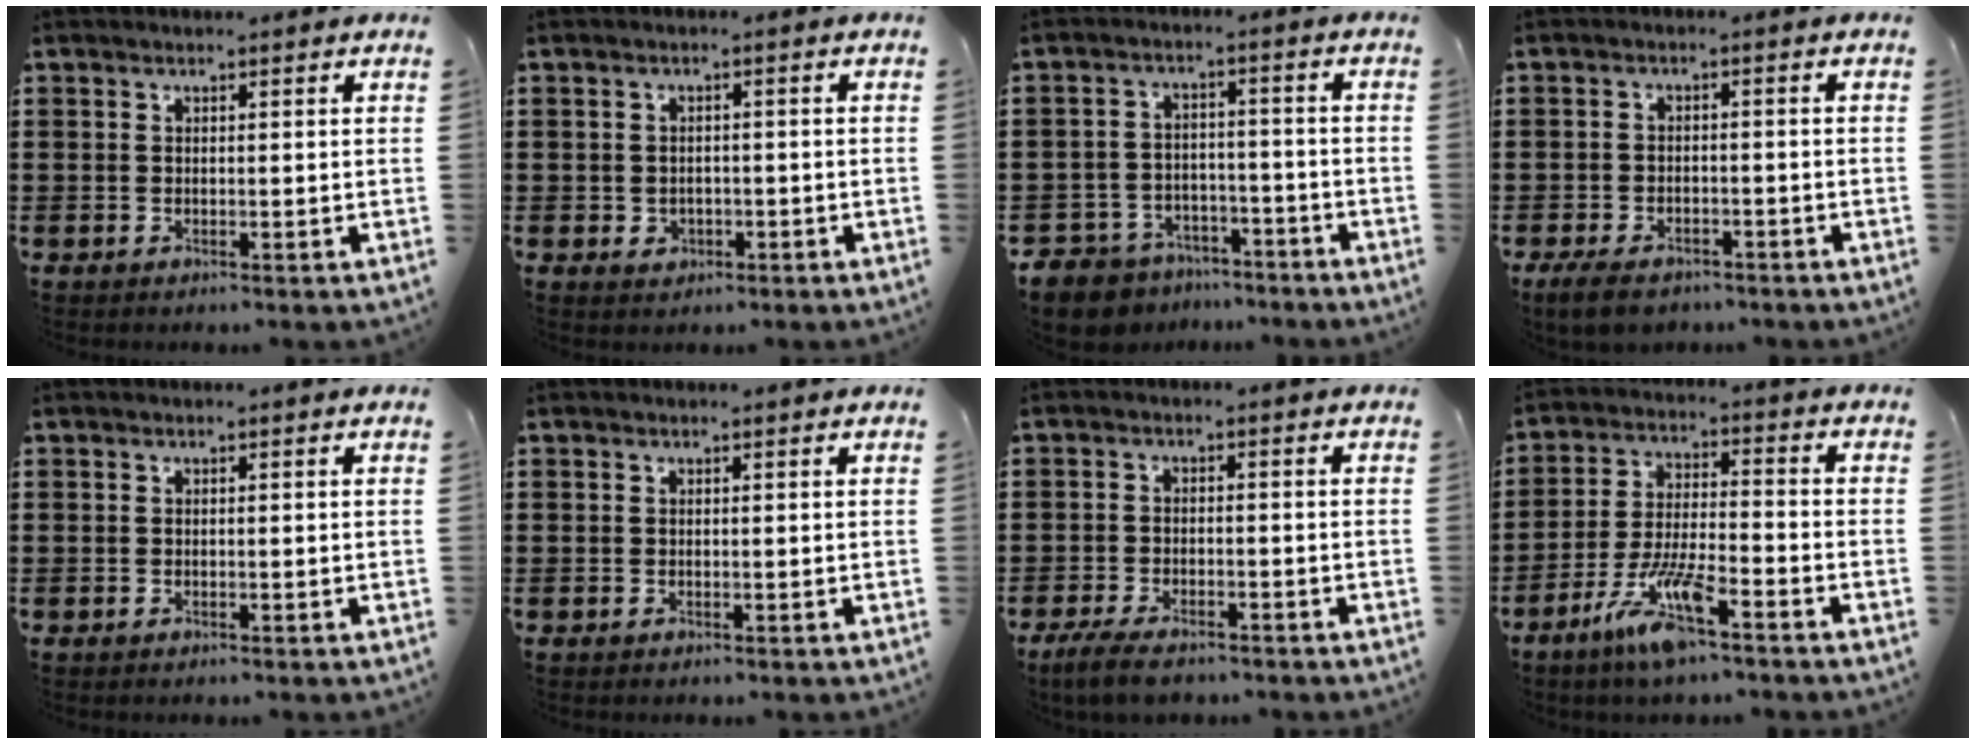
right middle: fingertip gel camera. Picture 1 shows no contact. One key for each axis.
{"total": 1.5, "fx": -0.5, "fy": 1.3, "fz": 0.5, "tx": -0.014, "ty": 0.003, "tz": -0.014}
{"total": 6.5, "fx": -6.3, "fy": 1.7, "fz": 0.5, "tx": -0.034, "ty": 0.009, "tz": -0.133}
{"total": 3.7, "fx": -3.2, "fy": 1.2, "fz": 1.3, "tx": -0.036, "ty": 0.001, "tz": -0.069}
{"total": 0.0}
{"total": 0.0}
{"total": 4.2, "fx": -3.5, "fy": 1.1, "fz": 2.0, "tx": -0.046, "ty": -0.001, "tz": -0.071}
{"total": 9.5, "fx": -6.0, "fy": 1.7, "fz": 7.1, "tx": -0.149, "ty": -0.005, "tz": -0.114}